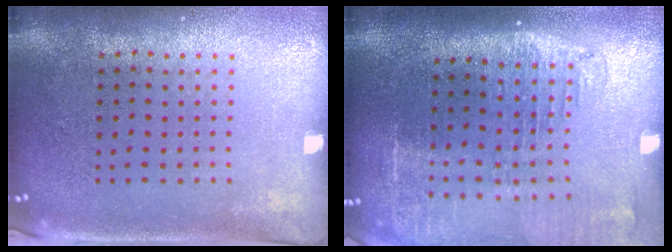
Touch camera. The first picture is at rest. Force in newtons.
{"total": 2.3, "press": 1.9, "slide": 1.4}